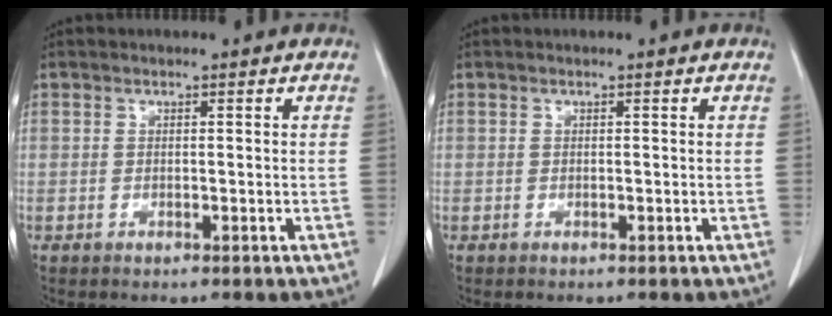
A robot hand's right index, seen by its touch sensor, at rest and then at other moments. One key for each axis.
{"total": 0.0}